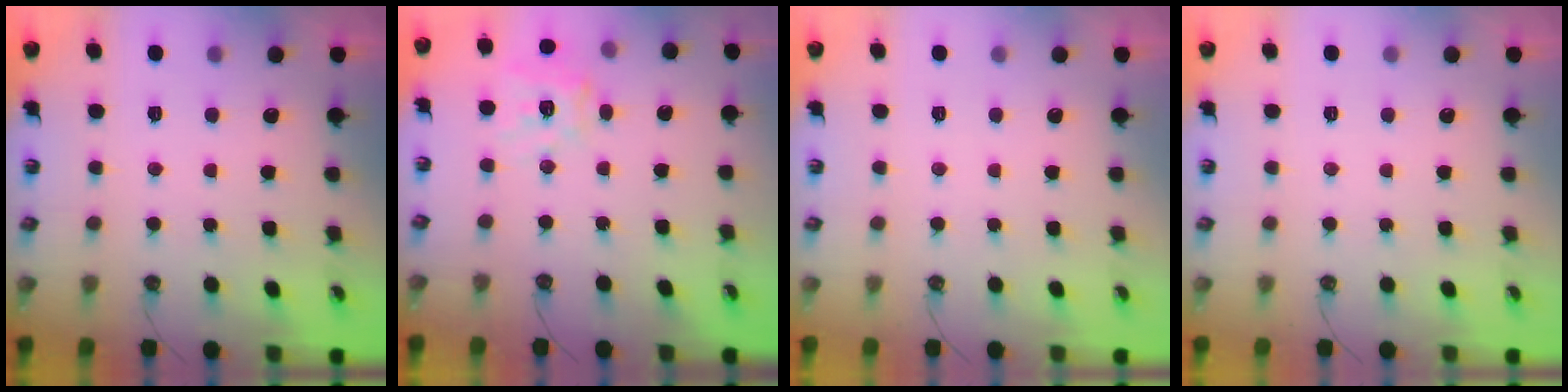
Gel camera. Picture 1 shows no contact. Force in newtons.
{"total": 12.9, "press": 12.8, "slide": 1.7}
{"total": 0.0}
{"total": 0.0}